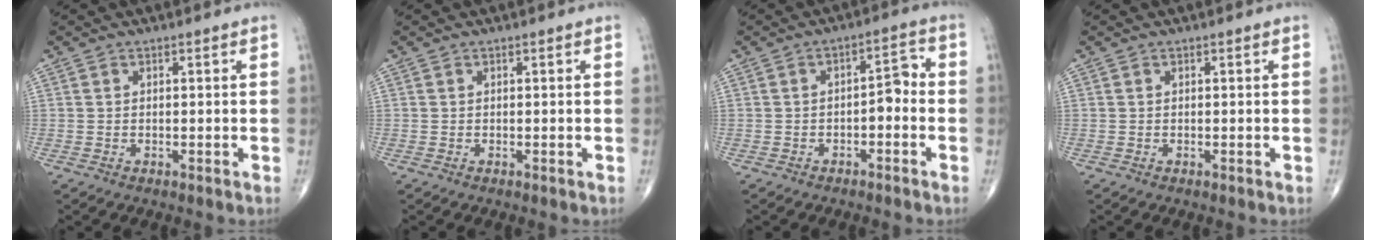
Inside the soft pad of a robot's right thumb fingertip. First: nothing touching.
{"total": 0.0}
{"total": 4.5, "force": [-1.3, 2.2, 3.7], "torque": [-0.039, 0.029, -0.024]}
{"total": 0.0}